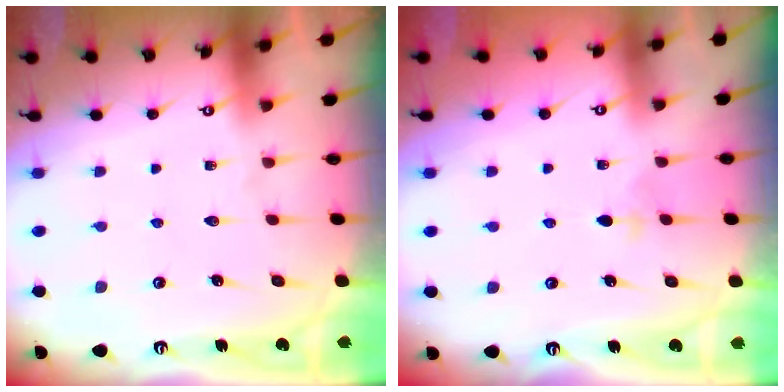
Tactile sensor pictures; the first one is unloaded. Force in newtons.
{"total": 1.9, "press": 1.9, "slide": 0.4}